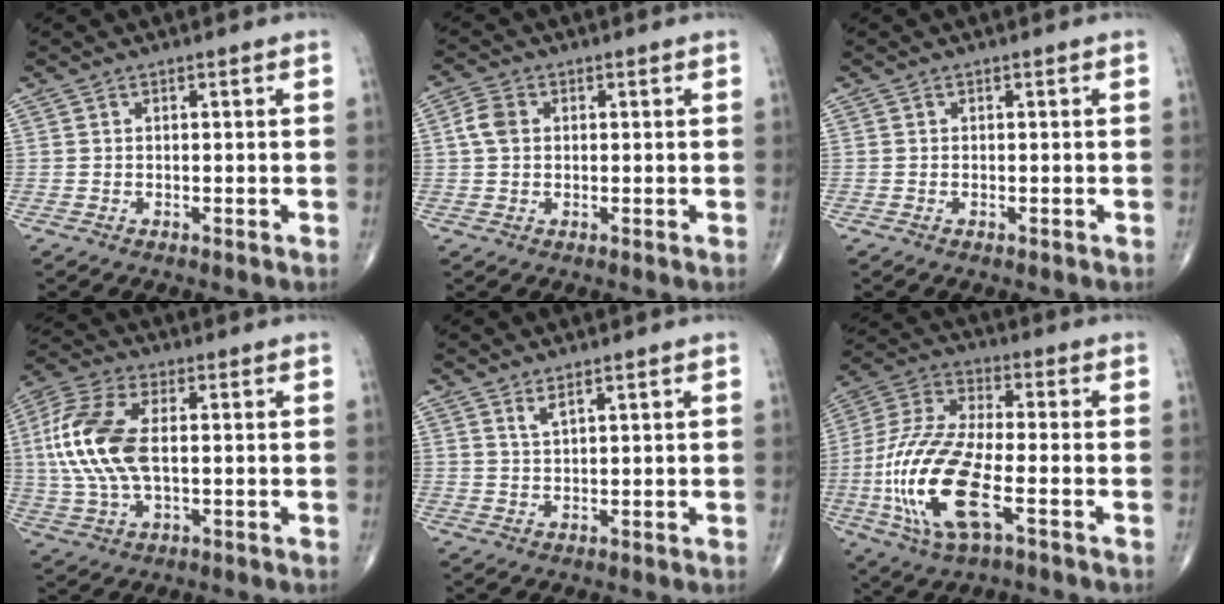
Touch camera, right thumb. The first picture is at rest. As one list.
[{"total": 3.7, "force": [0.6, 2.8, 2.4], "torque": [-0.052, 0.009, 0.006]}, {"total": 0.0}, {"total": 15.0, "force": [1.2, 7.6, 12.8], "torque": [-0.295, 0.011, 0.021]}, {"total": 2.1, "force": [1.5, 0.3, 1.5], "torque": [-0.030, -0.011, 0.033]}, {"total": 19.5, "force": [-5.5, 7.1, 17.4], "torque": [-0.385, 0.012, -0.097]}]